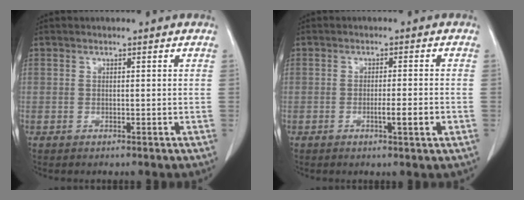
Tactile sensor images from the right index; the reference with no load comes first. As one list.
[{"total": 3.4, "force": [-1.2, -0.1, 3.2], "torque": [-0.052, -0.003, -0.015]}]